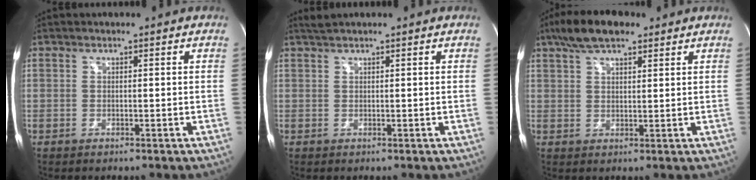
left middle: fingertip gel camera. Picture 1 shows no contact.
{"total": 1.3, "force": [1.1, -0.2, 0.5], "torque": [-0.014, 0.011, 0.027]}
{"total": 7.8, "force": [5.4, 2.6, 4.9], "torque": [-0.097, 0.023, 0.096]}